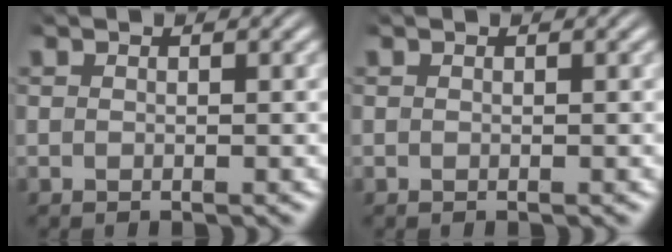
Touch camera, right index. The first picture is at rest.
{"total": 0.0}